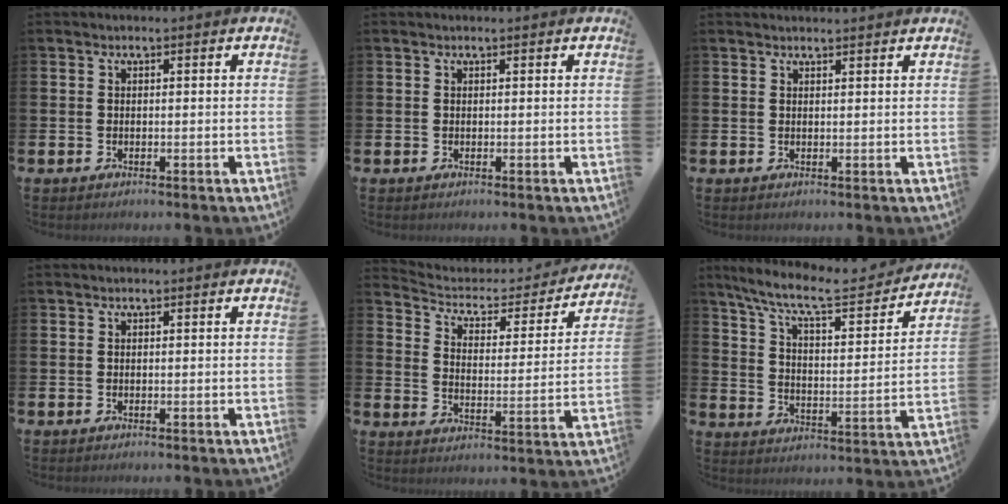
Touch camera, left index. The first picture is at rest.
{"total": 0.0}
{"total": 1.2, "force": [1.2, -0.1, 0.0], "torque": [0.010, -0.009, 0.020]}
{"total": 0.0}
{"total": 4.9, "force": [4.2, 2.2, 1.1], "torque": [-0.044, -0.039, 0.063]}
{"total": 9.2, "force": [8.0, 1.8, 4.1], "torque": [-0.105, -0.050, 0.134]}